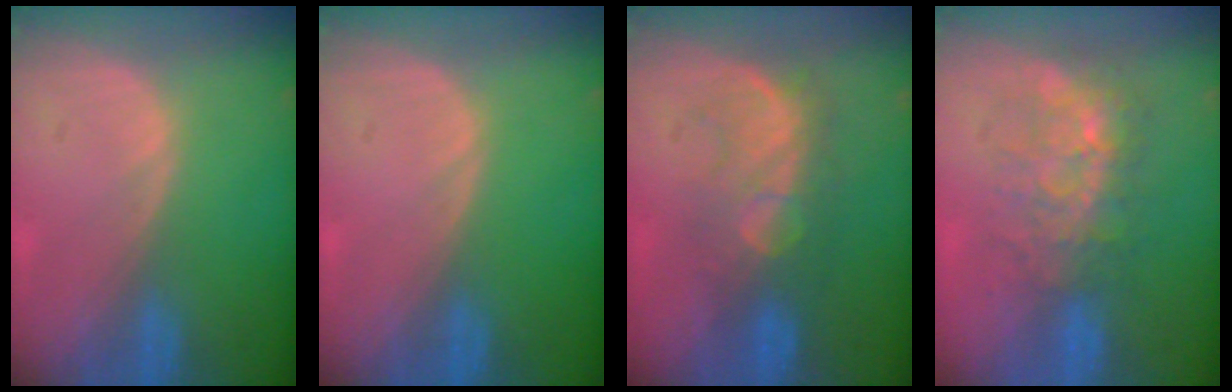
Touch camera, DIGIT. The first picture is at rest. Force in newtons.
{"total": 0.0}
{"total": 7.8, "press": 7.7, "slide": 1.5}
{"total": 7.6, "press": 7.0, "slide": 3.0}